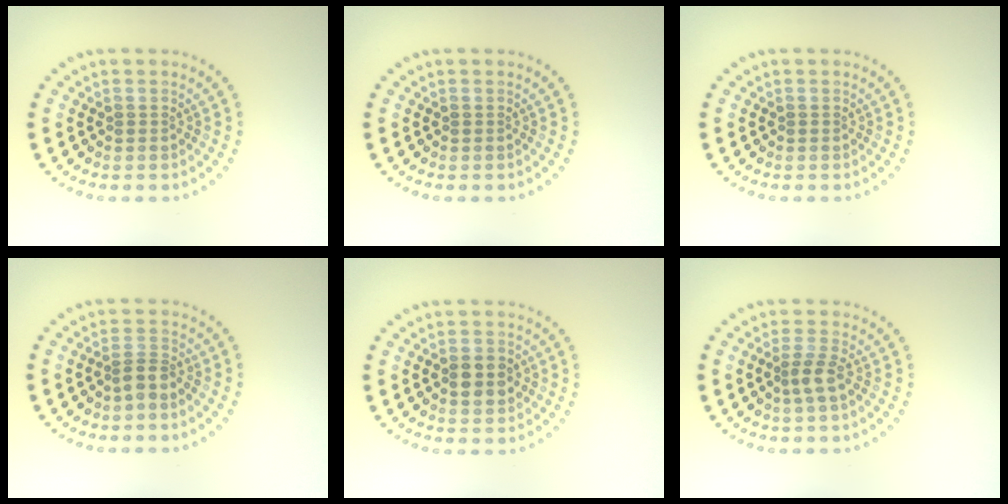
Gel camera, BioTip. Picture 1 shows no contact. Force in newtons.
{"total": 0.0}
{"total": 0.0}
{"total": 1.9, "press": 1.4, "slide": 1.3}
{"total": 2.9, "press": 2.9, "slide": 0.1}
{"total": 2.0, "press": 1.7, "slide": 1.1}